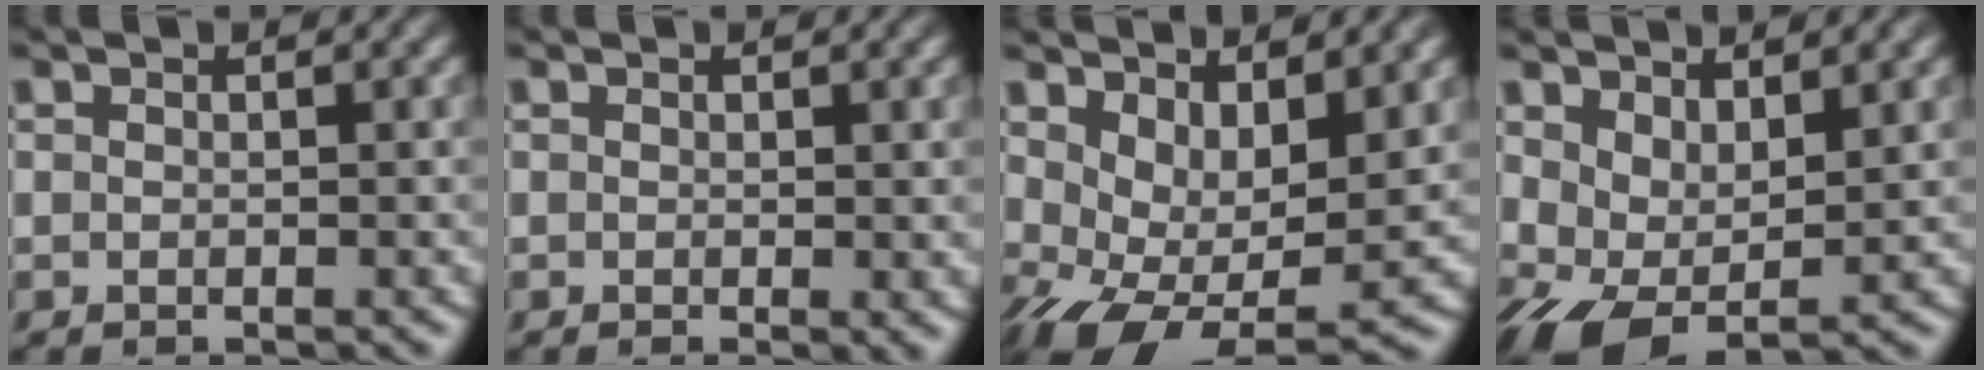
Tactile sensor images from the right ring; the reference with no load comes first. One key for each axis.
{"total": 0.7, "fx": 0.0, "fy": 0.1, "fz": 0.7, "tx": -0.008, "ty": -0.006, "tz": 0.002}
{"total": 8.5, "fx": -2.3, "fy": 5.4, "fz": 6.1, "tx": -0.134, "ty": -0.057, "tz": -0.008}
{"total": 6.0, "fx": -1.7, "fy": 4.5, "fz": 3.5, "tx": -0.091, "ty": -0.042, "tz": -0.014}